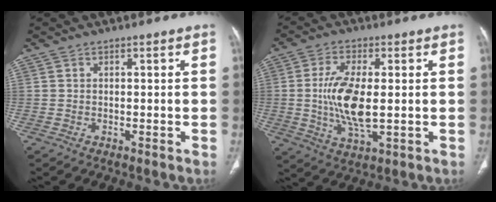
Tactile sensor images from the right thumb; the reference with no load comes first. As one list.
[{"total": 11.1, "force": [-0.1, 4.5, 10.1], "torque": [-0.209, -0.011, 0.000]}]